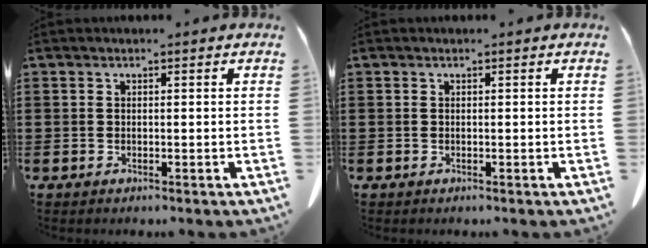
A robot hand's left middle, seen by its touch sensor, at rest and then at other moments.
{"total": 0.0}